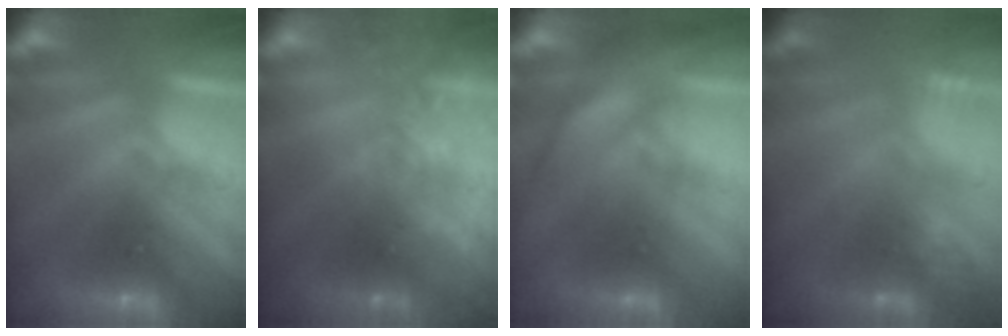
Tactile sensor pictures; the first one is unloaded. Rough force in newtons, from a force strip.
{"total": 2.3}
{"total": 3.5}
{"total": 2.9}